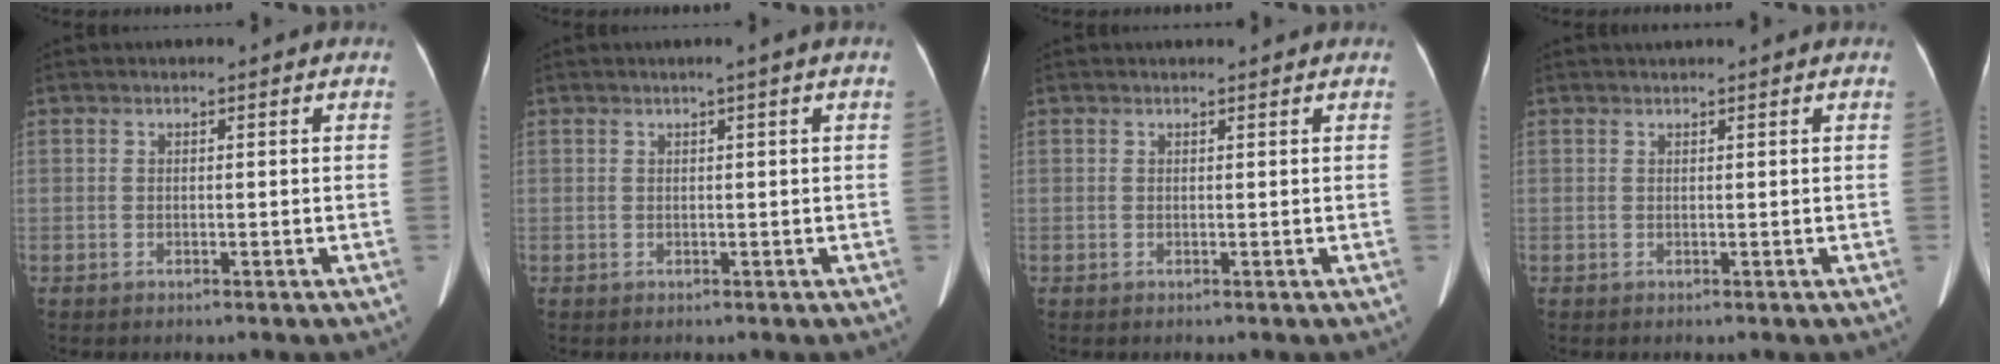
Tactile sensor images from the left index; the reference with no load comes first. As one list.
[{"total": 0.9, "force": [0.3, -0.4, 0.8], "torque": [-0.016, -0.001, 0.012]}, {"total": 1.7, "force": [1.6, 0.1, 0.4], "torque": [-0.008, 0.012, 0.021]}, {"total": 1.5, "force": [1.4, -0.3, 0.5], "torque": [-0.006, 0.019, 0.030]}]